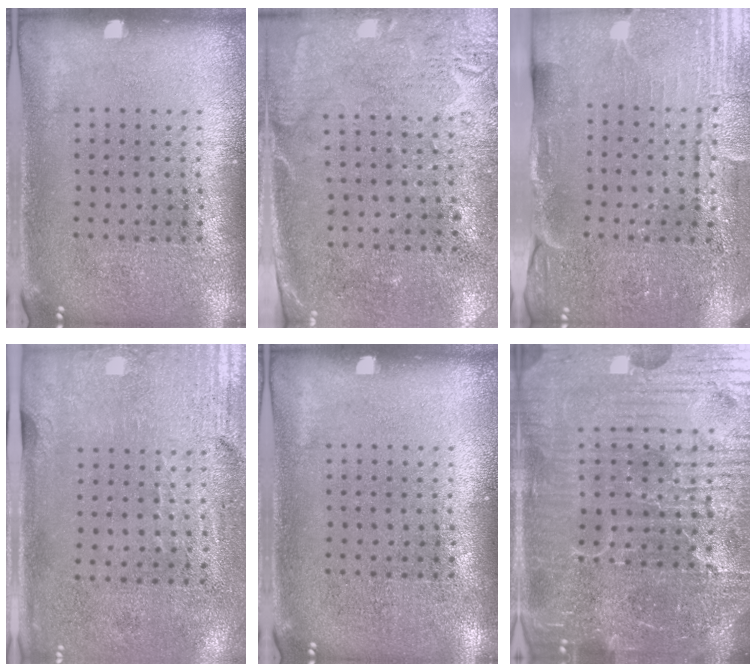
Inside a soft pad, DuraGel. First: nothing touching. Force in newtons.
{"total": 2.7, "press": 2.2, "slide": 1.6}
{"total": 3.5, "press": 3.5, "slide": 0.4}
{"total": 2.9, "press": 2.5, "slide": 1.5}
{"total": 0.0}
{"total": 6.8, "press": 6.2, "slide": 2.8}